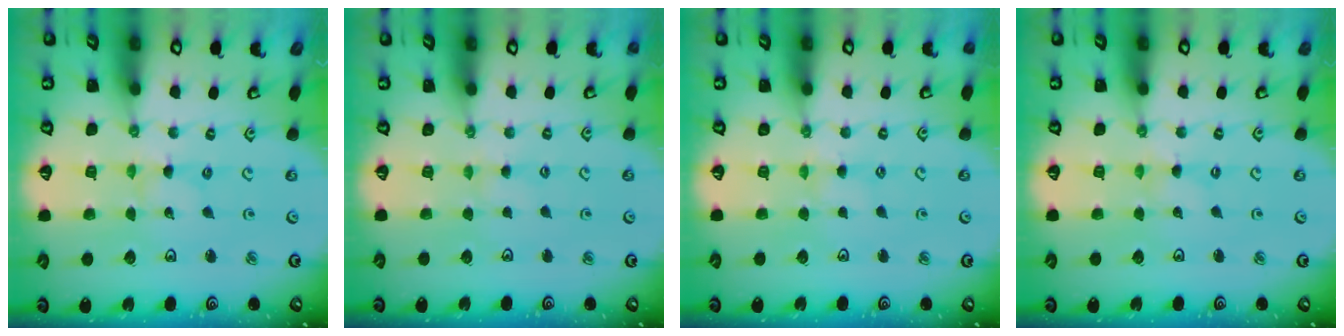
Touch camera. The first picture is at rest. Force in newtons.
{"total": 2.5, "press": 2.5, "slide": 0.3}
{"total": 3.3, "press": 3.3, "slide": 0.5}
{"total": 0.0}